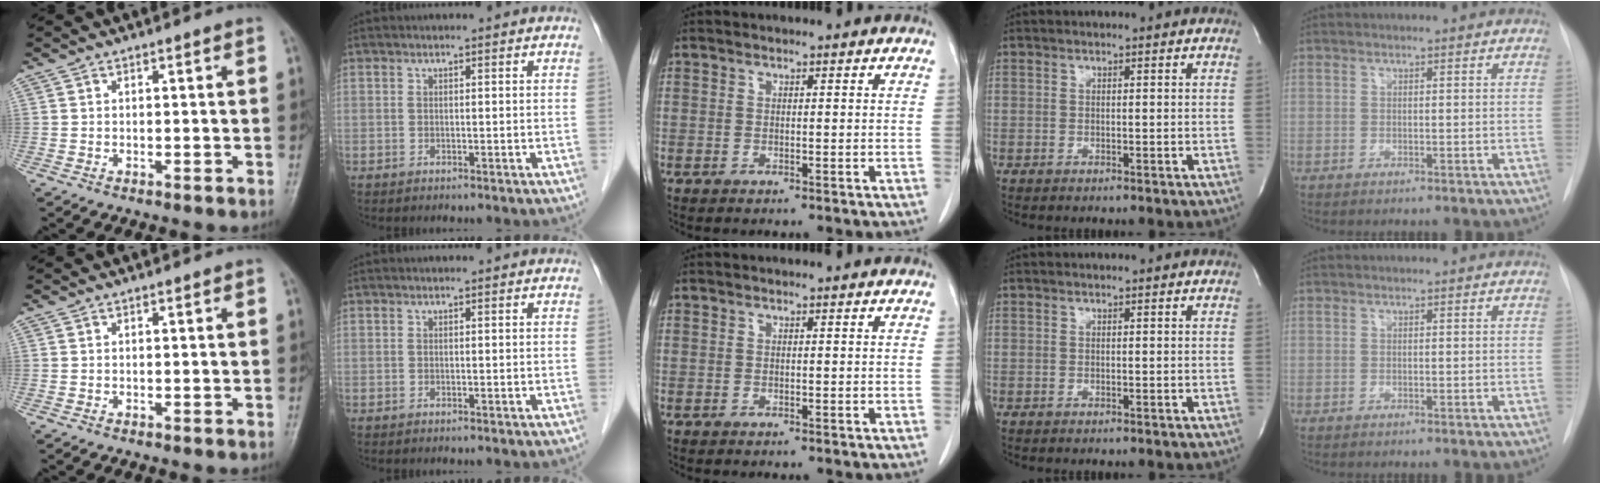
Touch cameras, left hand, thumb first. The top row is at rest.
{}